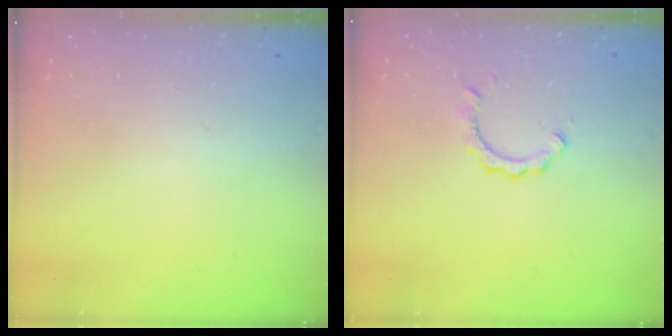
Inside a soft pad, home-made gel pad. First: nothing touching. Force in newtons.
{"total": 2.4, "press": 2.4, "slide": 0.3}